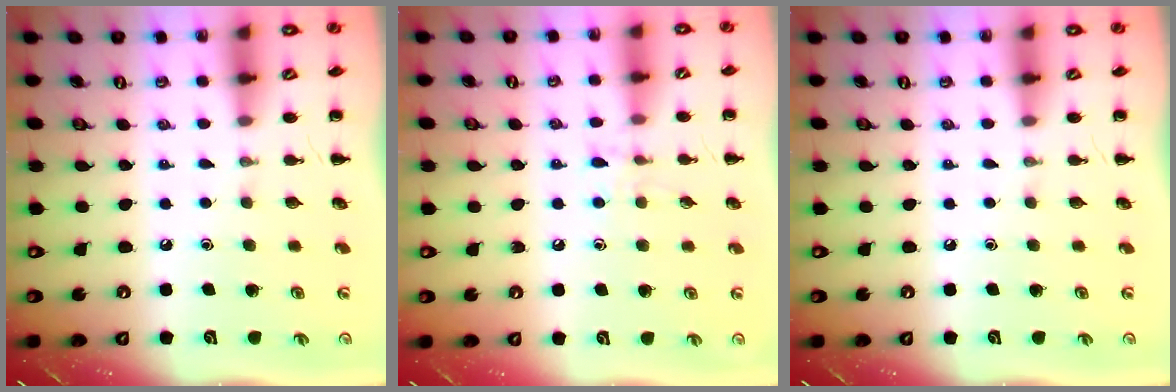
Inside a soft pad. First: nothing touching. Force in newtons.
{"total": 6.2, "press": 6.0, "slide": 1.4}
{"total": 0.0}